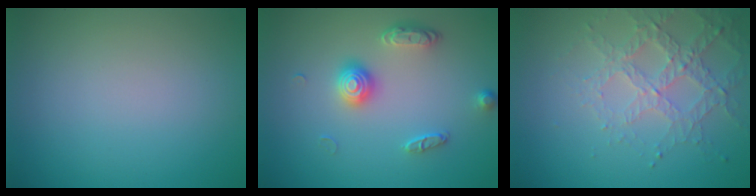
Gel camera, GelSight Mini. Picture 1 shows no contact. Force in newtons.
{"total": 2.6, "press": 2.2, "slide": 1.5}
{"total": 3.3, "press": 3.2, "slide": 0.6}